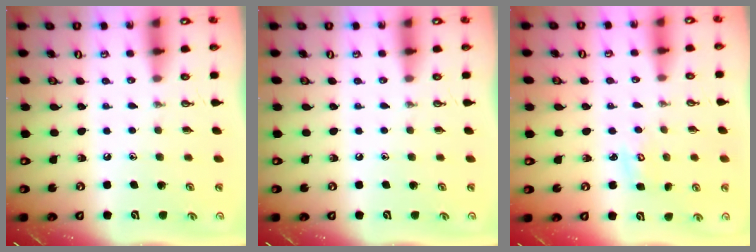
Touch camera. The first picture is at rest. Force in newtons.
{"total": 0.0}
{"total": 3.2, "press": 3.2, "slide": 0.2}